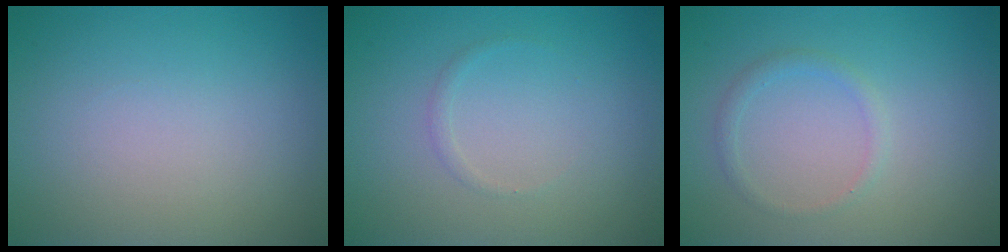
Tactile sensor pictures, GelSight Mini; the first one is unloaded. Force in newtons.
{"total": 0.6, "press": 0.6, "slide": 0.1}
{"total": 1.2, "press": 1.2, "slide": 0.1}